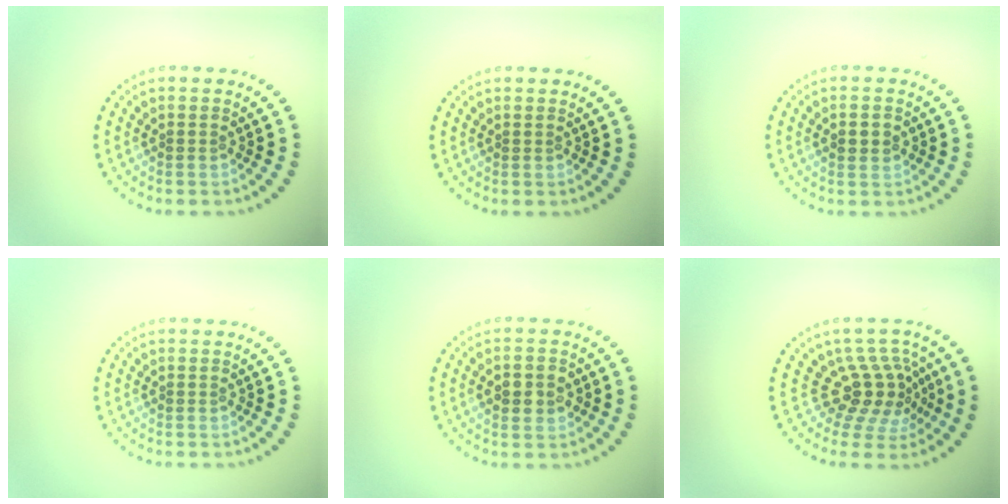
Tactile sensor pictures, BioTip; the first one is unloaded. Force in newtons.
{"total": 0.0}
{"total": 2.3, "press": 2.3, "slide": 0.0}
{"total": 0.0}
{"total": 3.4, "press": 3.4, "slide": 0.4}
{"total": 4.1, "press": 2.9, "slide": 3.0}